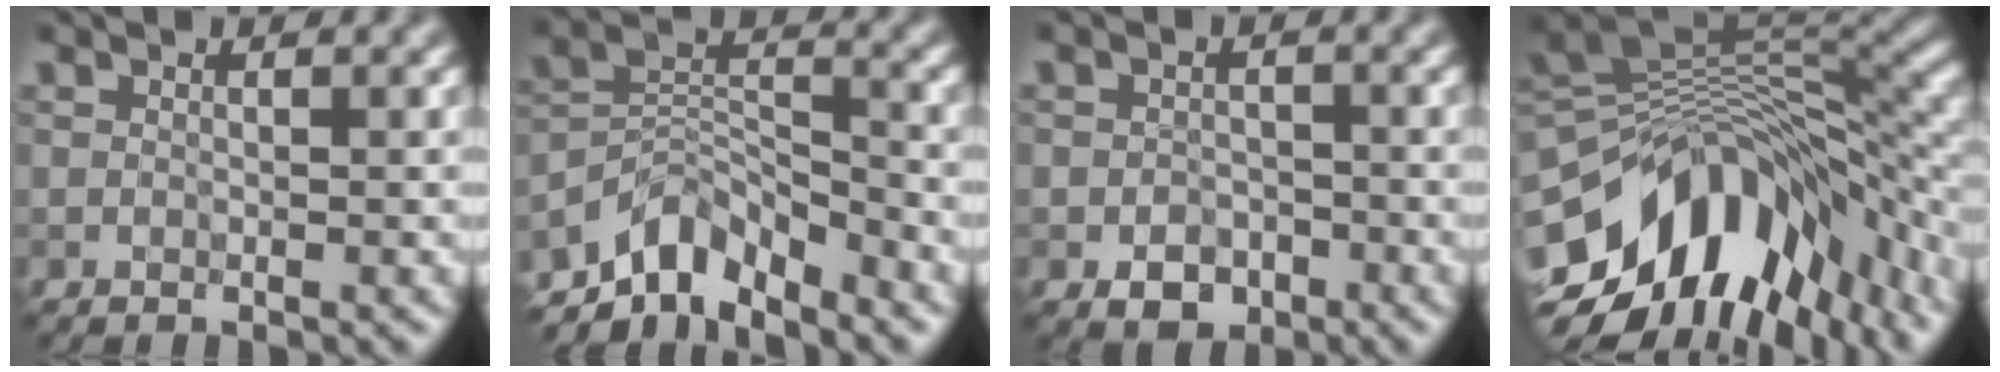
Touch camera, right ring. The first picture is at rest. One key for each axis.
{"total": 6.3, "fx": -5.2, "fy": 2.5, "fz": 2.7, "tx": -0.038, "ty": -0.002, "tz": -0.107}
{"total": 2.6, "fx": -1.3, "fy": 1.9, "fz": 1.2, "tx": -0.014, "ty": -0.003, "tz": -0.024}
{"total": 13.7, "fx": -5.3, "fy": 7.9, "fz": 10.0, "tx": -0.183, "ty": 0.003, "tz": -0.083}